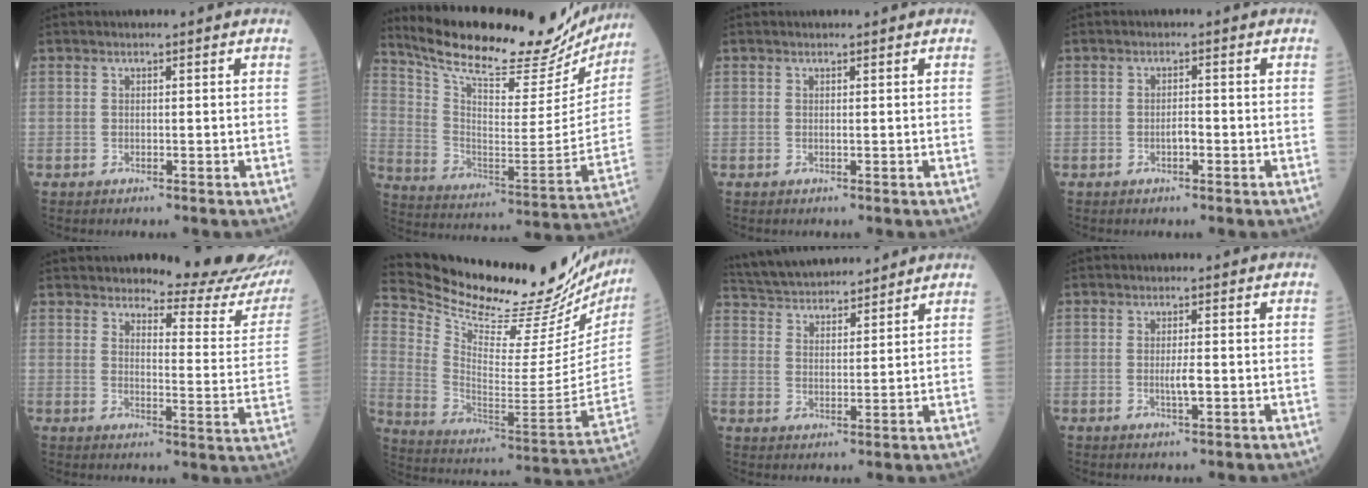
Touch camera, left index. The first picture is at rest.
{"total": 26.6, "force": [23.6, 6.1, 10.5], "torque": [-0.177, -0.044, 0.333]}
{"total": 0.0}
{"total": 1.3, "force": [-0.8, 0.4, 1.0], "torque": [-0.015, -0.001, -0.016]}
{"total": 18.0, "force": [17.2, 2.0, 5.2], "torque": [-0.051, -0.113, 0.182]}
{"total": 32.2, "force": [29.3, 4.4, 12.5], "torque": [-0.214, -0.117, 0.400]}
{"total": 14.7, "force": [13.7, 2.8, 4.5], "torque": [-0.084, 0.036, 0.226]}
{"total": 1.9, "force": [-0.5, 0.2, 1.9], "torque": [-0.036, -0.006, -0.009]}